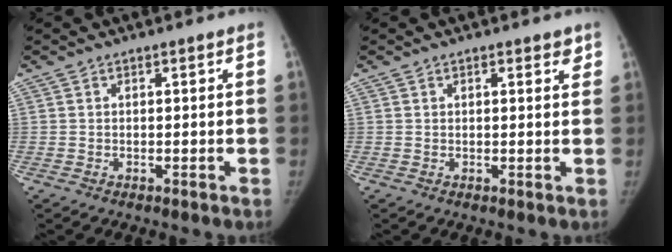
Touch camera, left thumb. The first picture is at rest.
{"total": 2.0, "force": [1.2, 0.8, 1.3], "torque": [-0.002, -0.004, 0.013]}